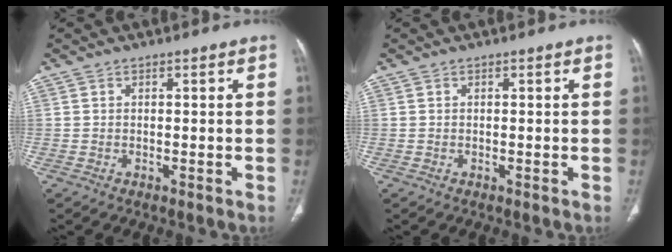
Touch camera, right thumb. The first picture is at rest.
{"total": 0.0}